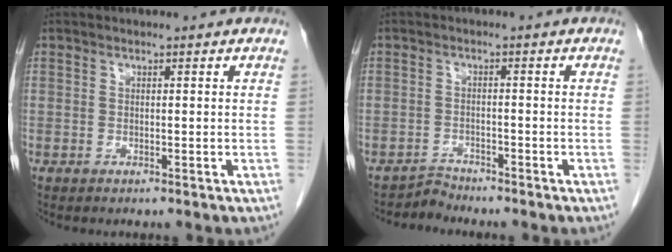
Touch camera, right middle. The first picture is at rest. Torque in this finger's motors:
{"motor_torque": [-0.23, 0.01, -0.07, -0.03]}